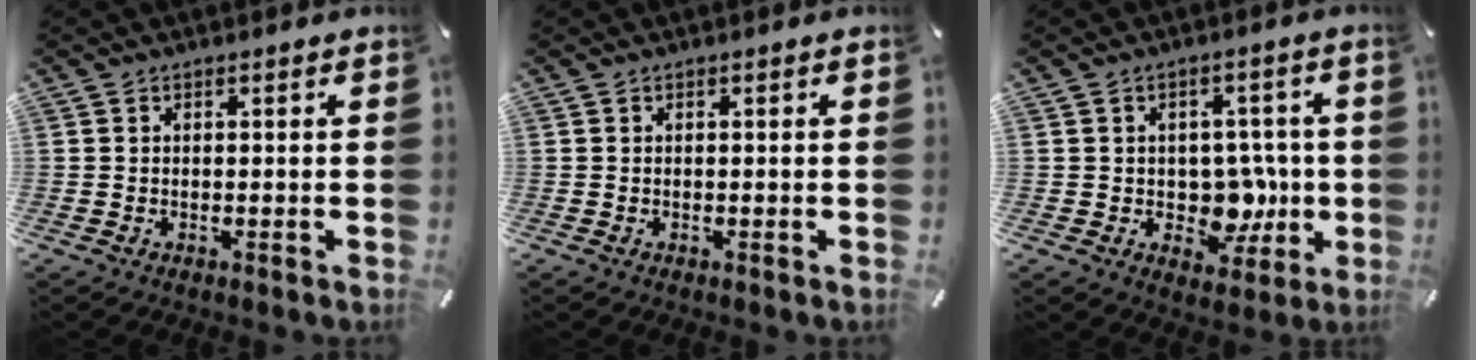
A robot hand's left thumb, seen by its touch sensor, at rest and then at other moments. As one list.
[{"total": 0.0}, {"total": 8.9, "force": [-0.6, 7.5, 4.7], "torque": [-0.038, 0.000, -0.004]}]